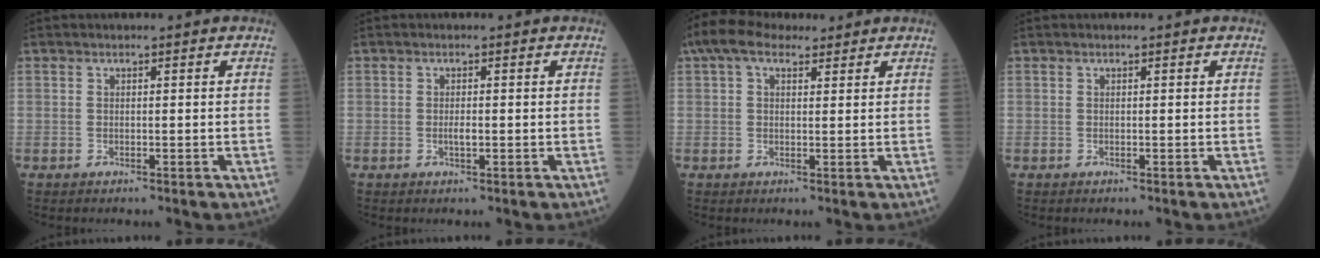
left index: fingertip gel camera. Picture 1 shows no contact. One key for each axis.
{"total": 1.2, "fx": -0.2, "fy": 0.3, "fz": 1.1, "tx": -0.023, "ty": -0.001, "tz": -0.004}
{"total": 6.9, "fx": 4.7, "fy": 3.3, "fz": 3.9, "tx": -0.086, "ty": 0.046, "tz": 0.088}
{"total": 0.0}